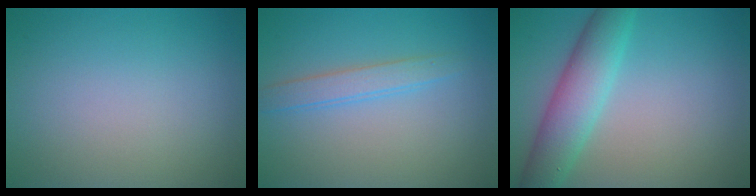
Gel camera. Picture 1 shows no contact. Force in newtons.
{"total": 2.1, "press": 2.1, "slide": 0.1}
{"total": 5.2, "press": 5.2, "slide": 0.0}